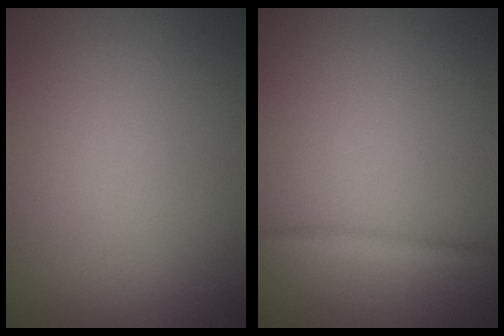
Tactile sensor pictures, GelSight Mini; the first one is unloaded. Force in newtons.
{"total": 1.3, "press": 1.3, "slide": 0.0}